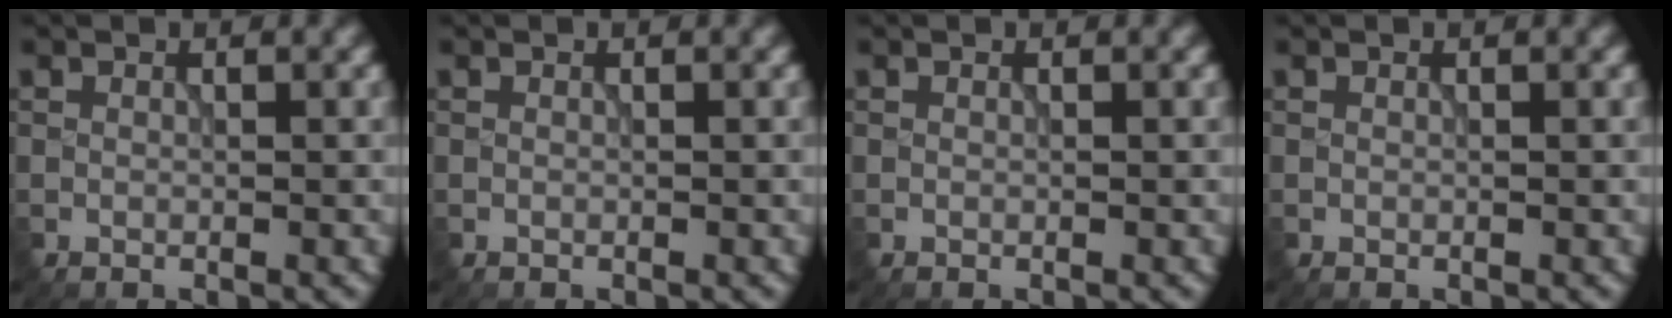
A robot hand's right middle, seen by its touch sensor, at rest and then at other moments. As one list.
[{"total": 0.0}, {"total": 0.0}, {"total": 0.0}]